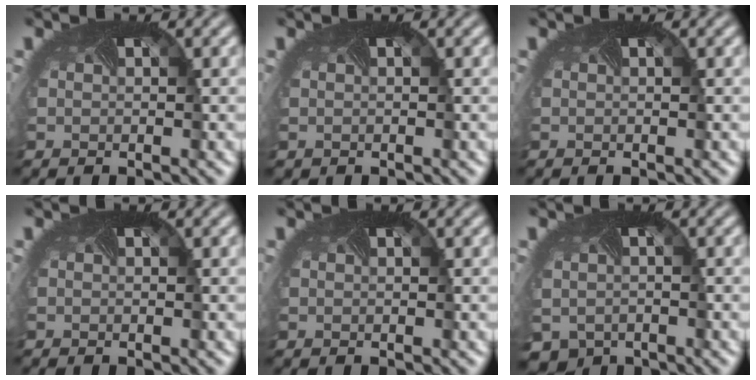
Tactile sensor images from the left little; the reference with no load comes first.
{"total": 0.5, "force": [0.0, 0.5, 0.1], "torque": [-0.004, 0.001, 0.007]}
{"total": 0.0}
{"total": 0.0}
{"total": 0.0}
{"total": 4.1, "force": [-2.4, 2.9, 1.5], "torque": [-0.034, -0.027, -0.031]}